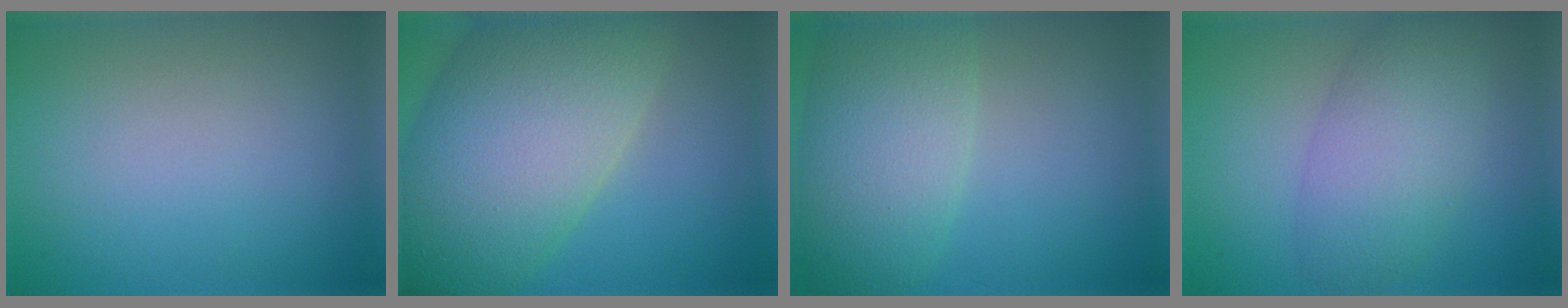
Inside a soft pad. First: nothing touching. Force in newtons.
{"total": 14.4, "press": 14.4, "slide": 0.8}
{"total": 7.5, "press": 7.5, "slide": 0.6}
{"total": 5.6, "press": 5.6, "slide": 0.1}